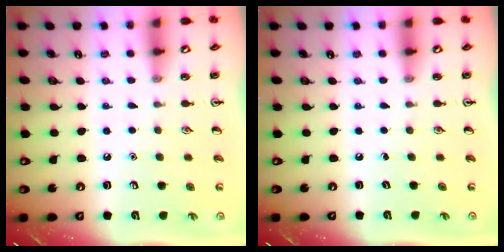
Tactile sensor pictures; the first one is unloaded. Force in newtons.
{"total": 0.0}